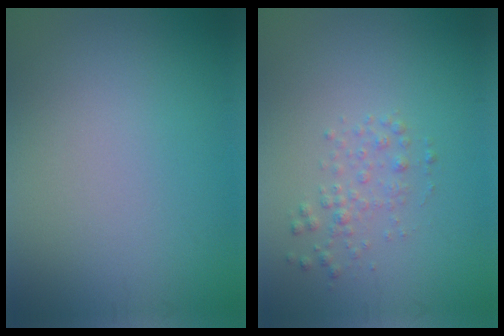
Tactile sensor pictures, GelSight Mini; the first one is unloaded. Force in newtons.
{"total": 1.6, "press": 1.6, "slide": 0.0}